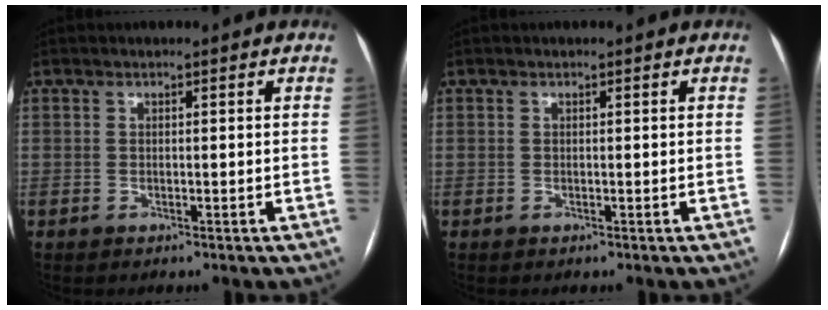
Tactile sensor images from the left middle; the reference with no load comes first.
{"total": 0.0}